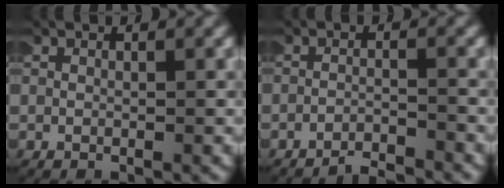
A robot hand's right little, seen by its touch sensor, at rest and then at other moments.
{"total": 3.3, "force": [-3.3, 0.1, 0.0], "torque": [0.001, -0.010, -0.054]}